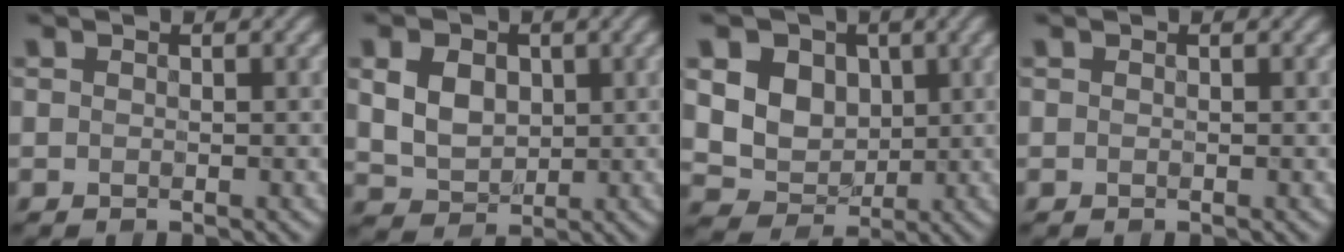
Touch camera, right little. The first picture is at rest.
{"total": 4.5, "force": [0.5, 3.6, 2.7], "torque": [-0.066, -0.002, 0.006]}
{"total": 7.2, "force": [1.6, 6.0, 3.7], "torque": [-0.075, 0.009, 0.022]}
{"total": 0.0}